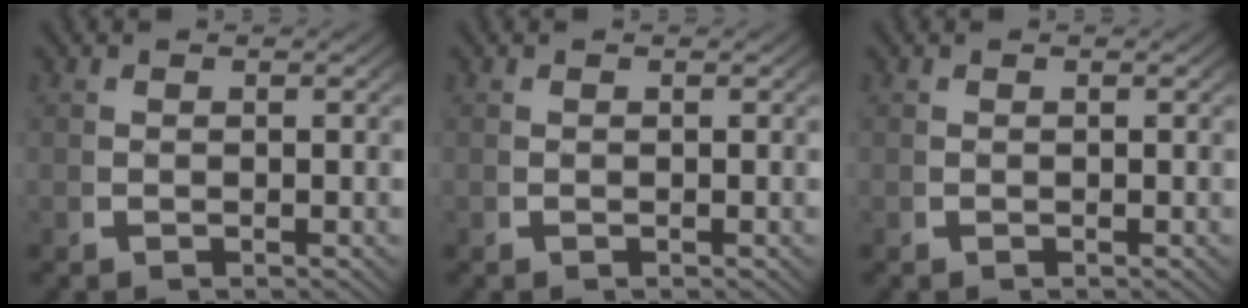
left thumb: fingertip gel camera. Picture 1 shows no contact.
{"total": 0.0}
{"total": 0.0}